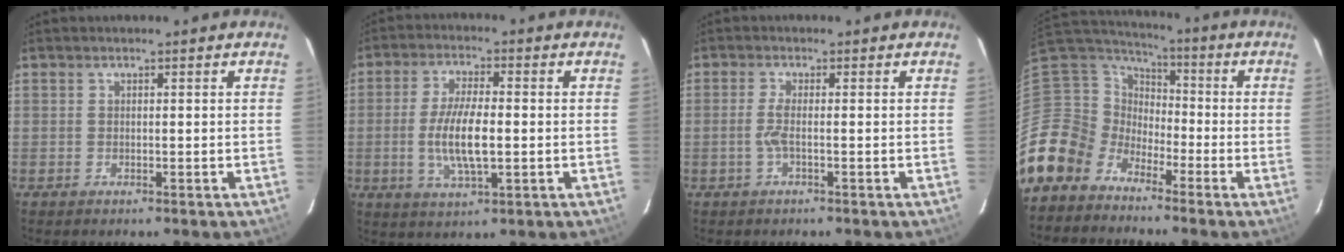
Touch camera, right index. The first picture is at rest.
{"total": 9.2, "force": [-1.1, 2.8, 8.7], "torque": [-0.172, -0.007, -0.020]}
{"total": 2.2, "force": [-0.8, -0.2, 2.1], "torque": [-0.045, -0.002, -0.017]}
{"total": 11.1, "force": [-7.5, 8.0, 1.2], "torque": [-0.054, 0.034, -0.167]}